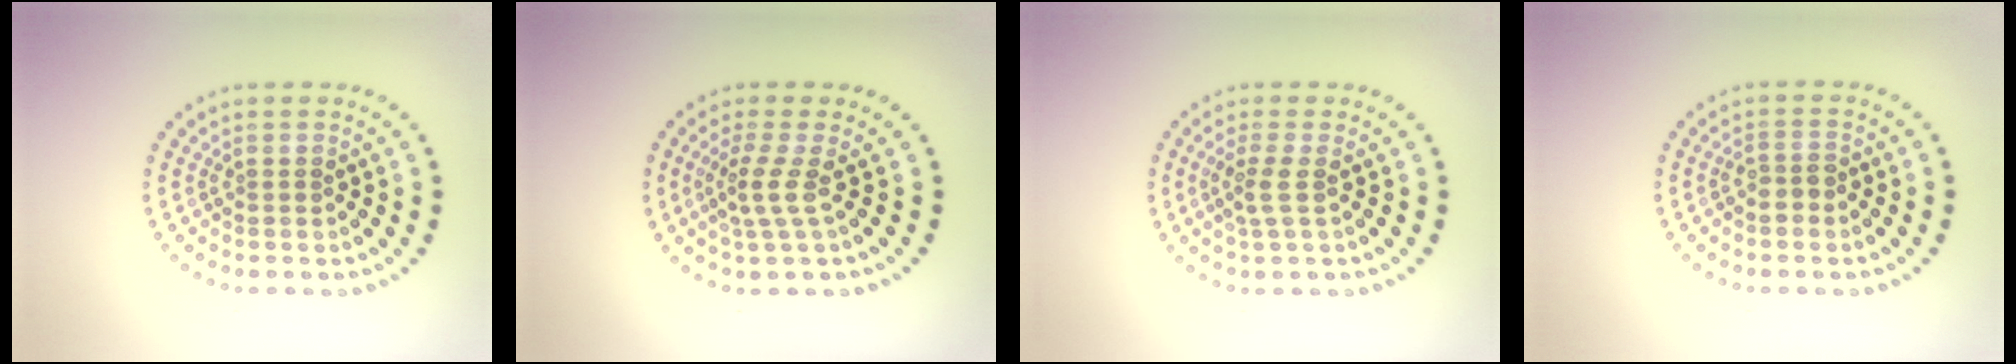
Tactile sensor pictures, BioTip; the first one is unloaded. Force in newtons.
{"total": 2.3, "press": 1.5, "slide": 1.7}
{"total": 1.9, "press": 1.5, "slide": 1.1}
{"total": 1.7, "press": 1.3, "slide": 1.1}